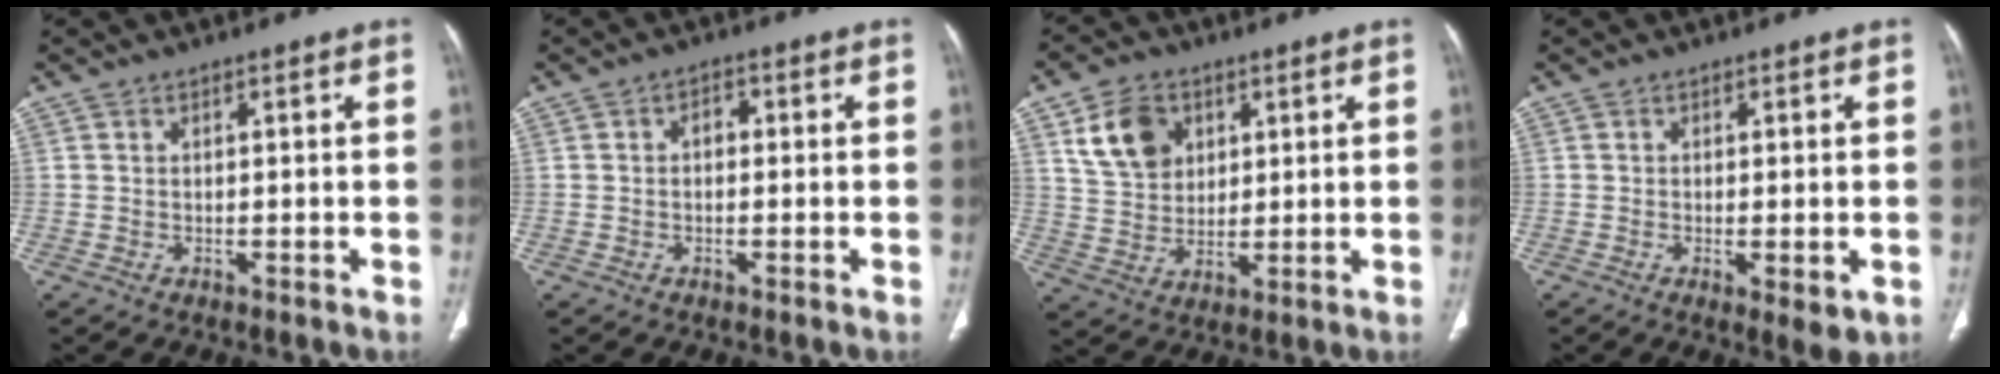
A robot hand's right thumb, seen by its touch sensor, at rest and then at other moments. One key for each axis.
{"total": 2.2, "fx": 0.0, "fy": 1.5, "fz": 1.6, "tx": -0.017, "ty": 0.010, "tz": -0.004}
{"total": 10.1, "fx": 4.3, "fy": 7.6, "fz": 5.1, "tx": -0.068, "ty": -0.011, "tz": 0.087}
{"total": 4.1, "fx": -1.1, "fy": 1.4, "fz": 3.7, "tx": -0.056, "ty": -0.012, "tz": -0.014}